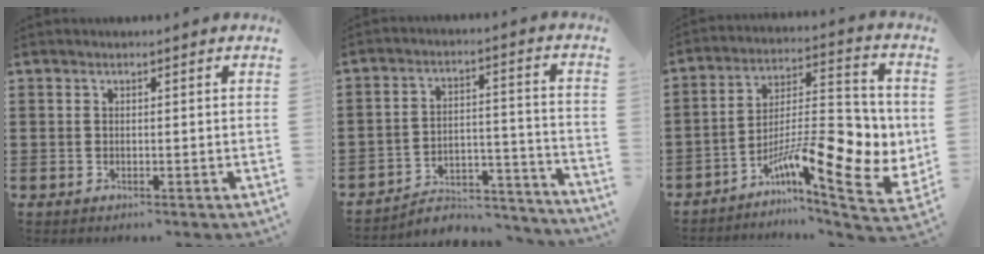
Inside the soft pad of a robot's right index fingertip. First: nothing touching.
{"total": 4.9, "force": [-4.5, 1.5, 1.3], "torque": [-0.022, 0.009, -0.091]}
{"total": 13.8, "force": [-3.8, 5.5, 12.0], "torque": [-0.166, -0.020, -0.063]}